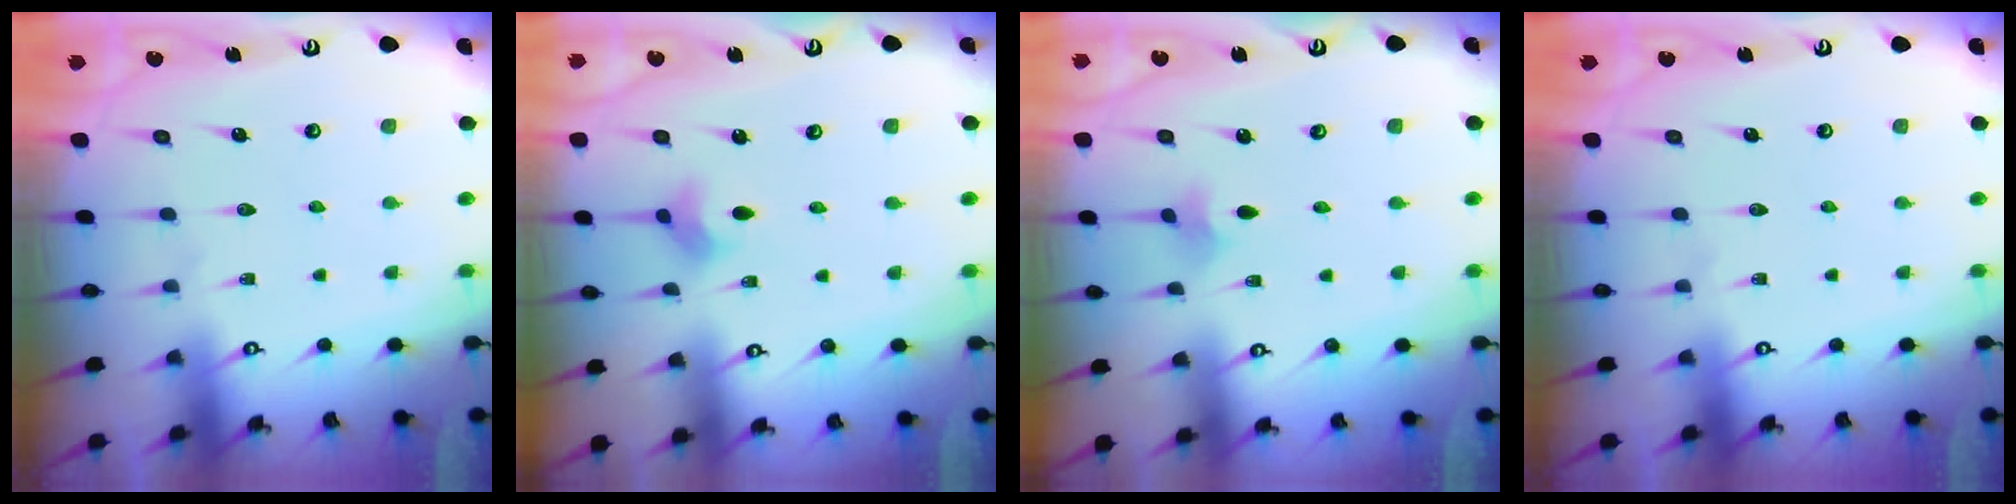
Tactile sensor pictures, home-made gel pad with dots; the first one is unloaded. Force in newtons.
{"total": 2.8, "press": 2.8, "slide": 0.1}
{"total": 2.1, "press": 2.1, "slide": 0.4}
{"total": 0.0}